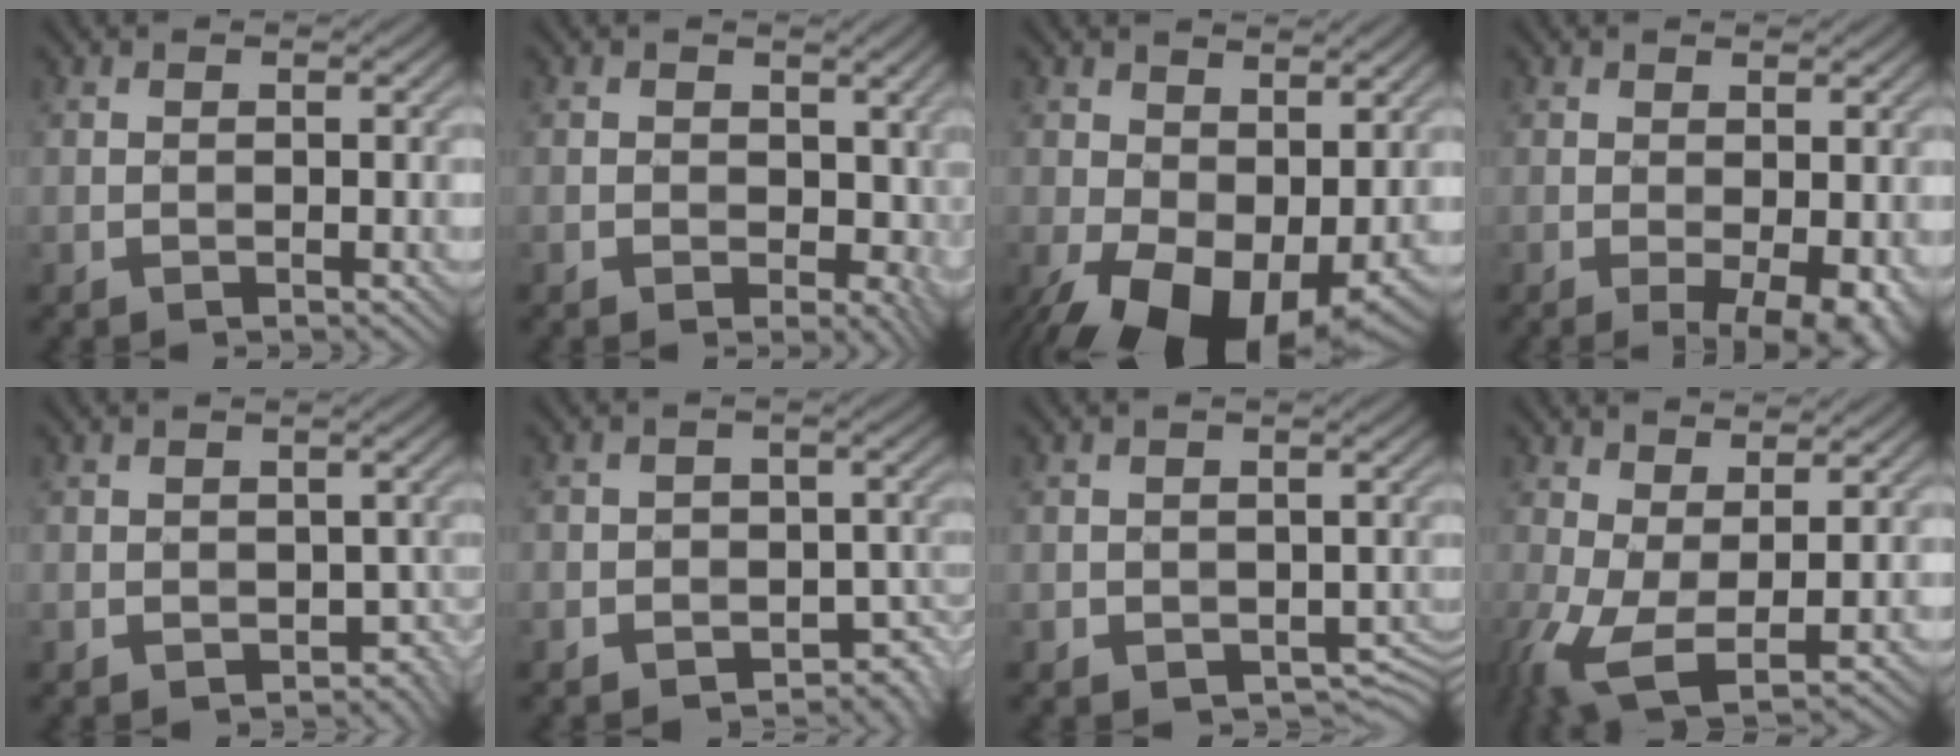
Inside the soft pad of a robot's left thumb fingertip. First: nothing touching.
{"total": 5.9, "force": [-0.4, 4.4, 4.0], "torque": [-0.046, -0.017, -0.002]}
{"total": 13.4, "force": [-2.8, 8.2, 10.2], "torque": [-0.189, -0.032, -0.024]}
{"total": 4.6, "force": [-1.2, 1.7, 4.1], "torque": [-0.057, -0.005, -0.011]}
{"total": 3.6, "force": [-2.1, 2.9, 0.8], "torque": [0.001, 0.009, -0.021]}
{"total": 5.4, "force": [-4.0, 3.3, 1.2], "torque": [0.000, 0.013, -0.053]}
{"total": 3.7, "force": [-1.7, 3.2, 0.7], "torque": [-0.005, 0.003, -0.023]}
{"total": 7.1, "force": [-1.4, 3.4, 6.1], "torque": [-0.150, -0.011, -0.028]}